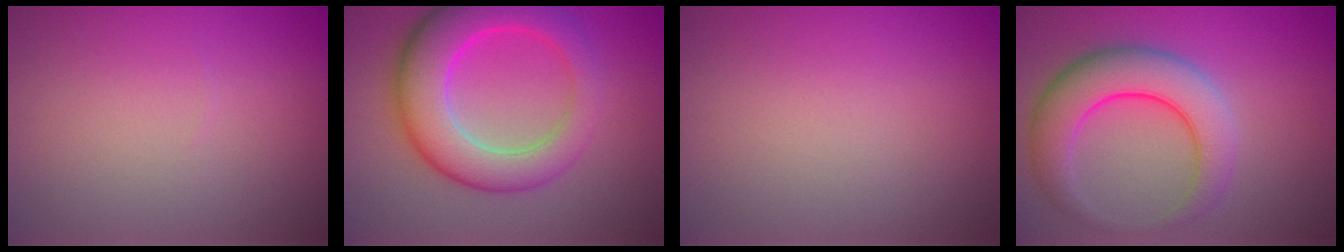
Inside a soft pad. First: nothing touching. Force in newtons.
{"total": 8.9, "press": 8.9, "slide": 0.3}
{"total": 0.0}
{"total": 7.0, "press": 7.0, "slide": 0.1}